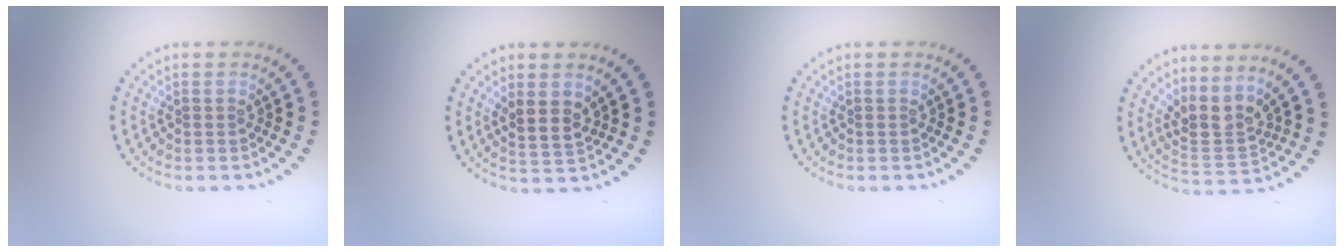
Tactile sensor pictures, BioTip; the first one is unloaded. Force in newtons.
{"total": 2.4, "press": 2.1, "slide": 1.1}
{"total": 0.0}
{"total": 3.3, "press": 2.5, "slide": 2.2}